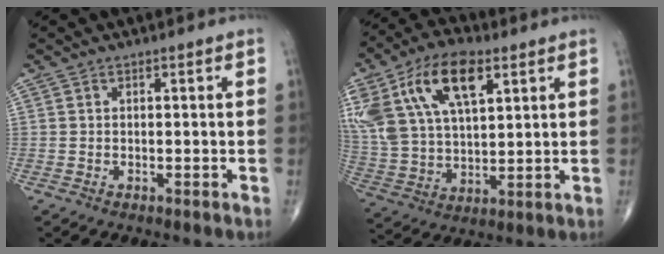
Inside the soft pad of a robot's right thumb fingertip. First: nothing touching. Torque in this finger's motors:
{"motor_torque": [1.55, 1.78, 1.90, 0.87, 0.25]}